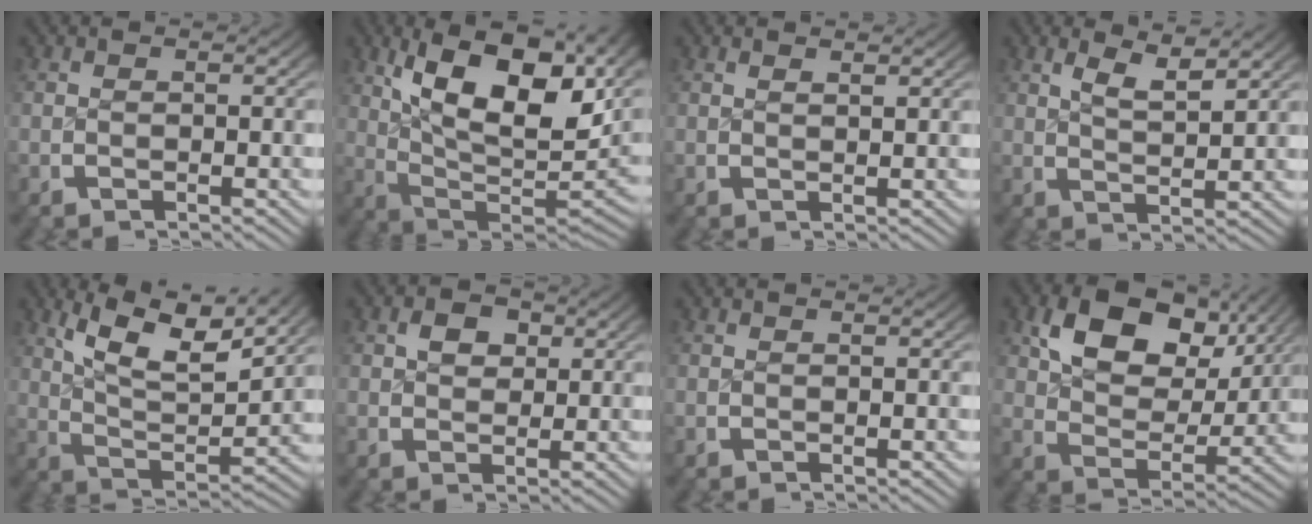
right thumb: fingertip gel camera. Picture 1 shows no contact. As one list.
[{"total": 18.3, "force": [2.6, 10.8, 14.6], "torque": [-0.256, -0.042, 0.058]}, {"total": 0.9, "force": [0.8, -0.2, 0.3], "torque": [-0.005, -0.002, 0.020]}, {"total": 3.3, "force": [2.4, 0.5, 2.2], "torque": [-0.036, -0.002, 0.050]}, {"total": 10.7, "force": [3.8, 5.8, 8.2], "torque": [-0.153, -0.011, 0.058]}, {"total": 2.4, "force": [0.8, 1.8, 1.4], "torque": [-0.020, -0.006, 0.017]}, {"total": 0.0}, {"total": 10.7, "force": [4.4, 6.5, 7.3], "torque": [-0.129, -0.009, 0.069]}]